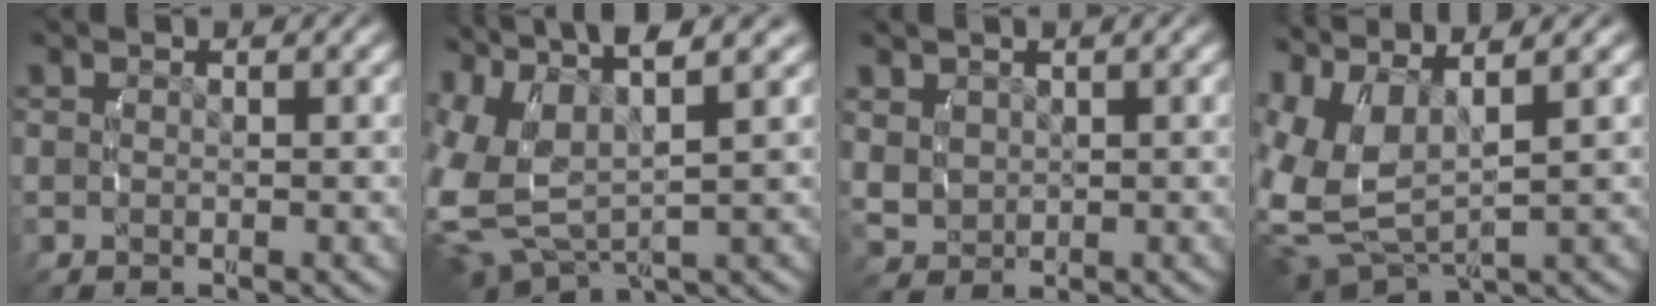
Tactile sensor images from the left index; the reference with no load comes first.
{"total": 11.8, "force": [3.0, 8.6, 7.4], "torque": [-0.187, -0.022, 0.053]}
{"total": 2.8, "force": [0.9, 2.4, 1.2], "torque": [-0.037, -0.012, 0.032]}
{"total": 10.8, "force": [2.0, 8.3, 6.6], "torque": [-0.194, -0.035, 0.041]}